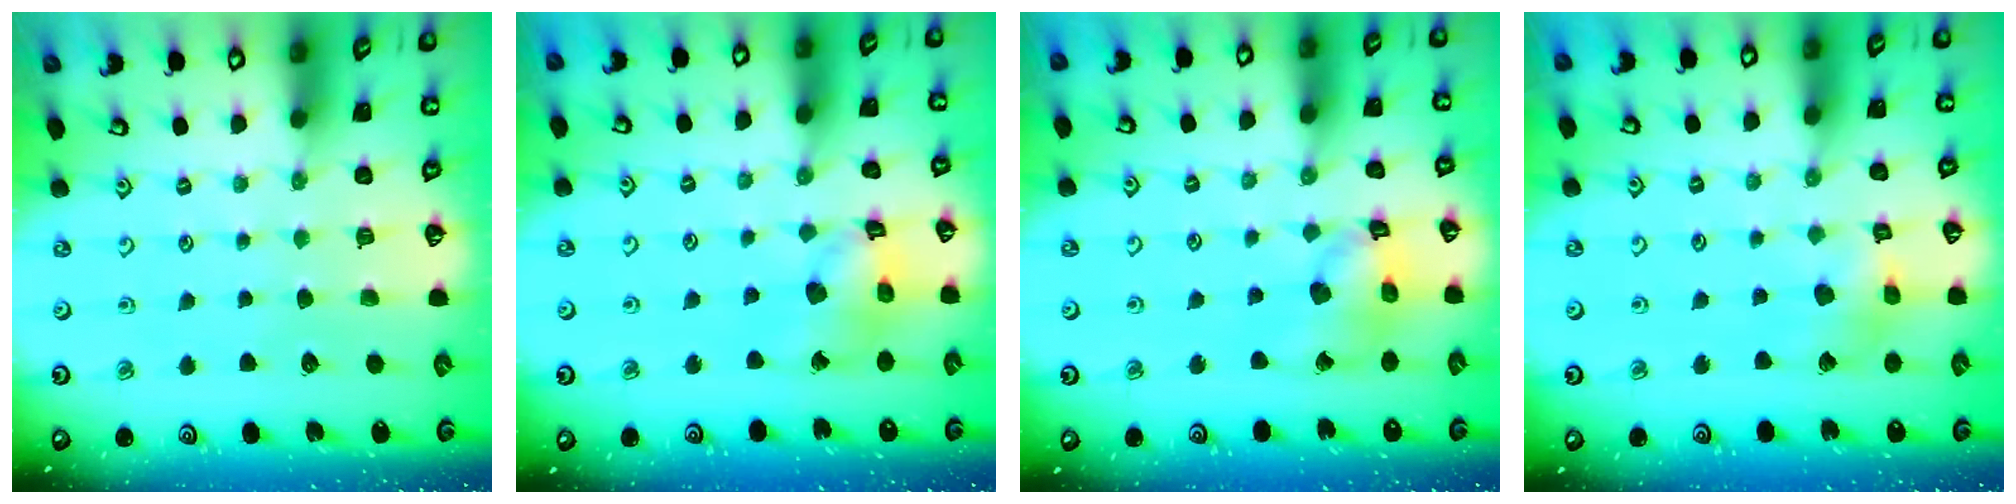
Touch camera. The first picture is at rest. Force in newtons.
{"total": 13.1, "press": 13.0, "slide": 1.5}
{"total": 12.7, "press": 12.6, "slide": 1.5}
{"total": 8.1, "press": 8.1, "slide": 0.9}